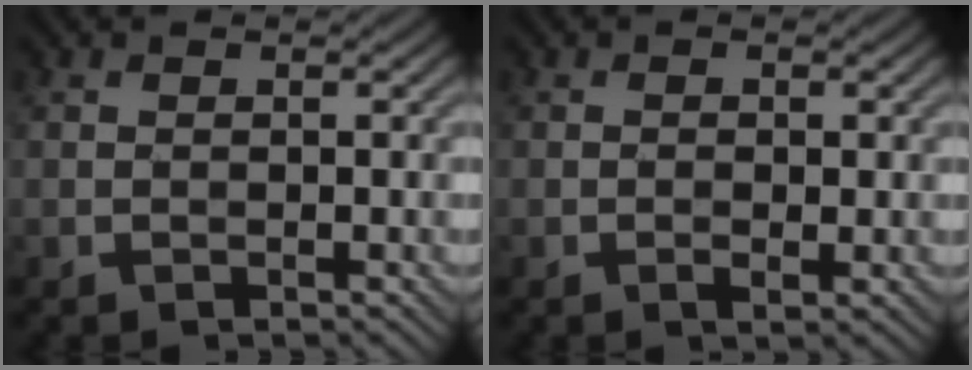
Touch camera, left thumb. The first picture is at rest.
{"total": 1.6, "force": [-0.3, 0.7, 1.4], "torque": [-0.024, 0.000, -0.004]}